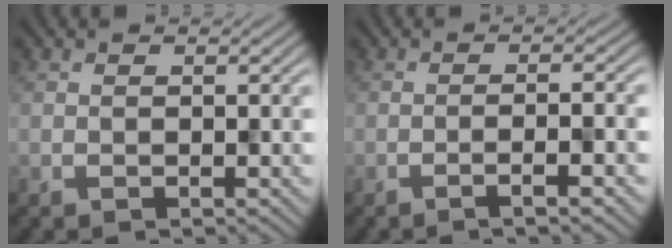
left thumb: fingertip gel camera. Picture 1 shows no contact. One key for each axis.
{"total": 3.6, "fx": -2.0, "fy": 0.4, "fz": 3.0, "tx": -0.037, "ty": 0.015, "tz": -0.038}